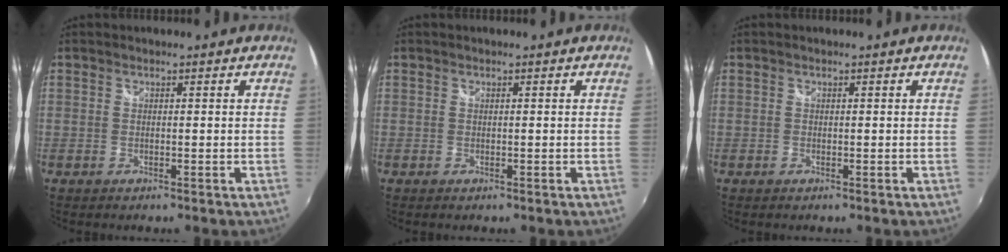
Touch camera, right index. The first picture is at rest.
{"total": 0.0}
{"total": 0.0}